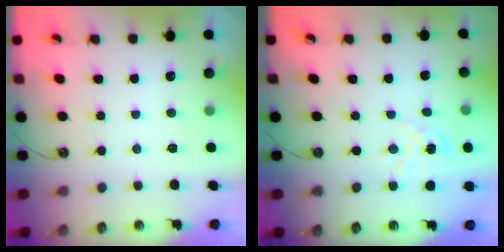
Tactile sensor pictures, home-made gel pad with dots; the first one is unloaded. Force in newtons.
{"total": 2.3, "press": 2.3, "slide": 0.3}